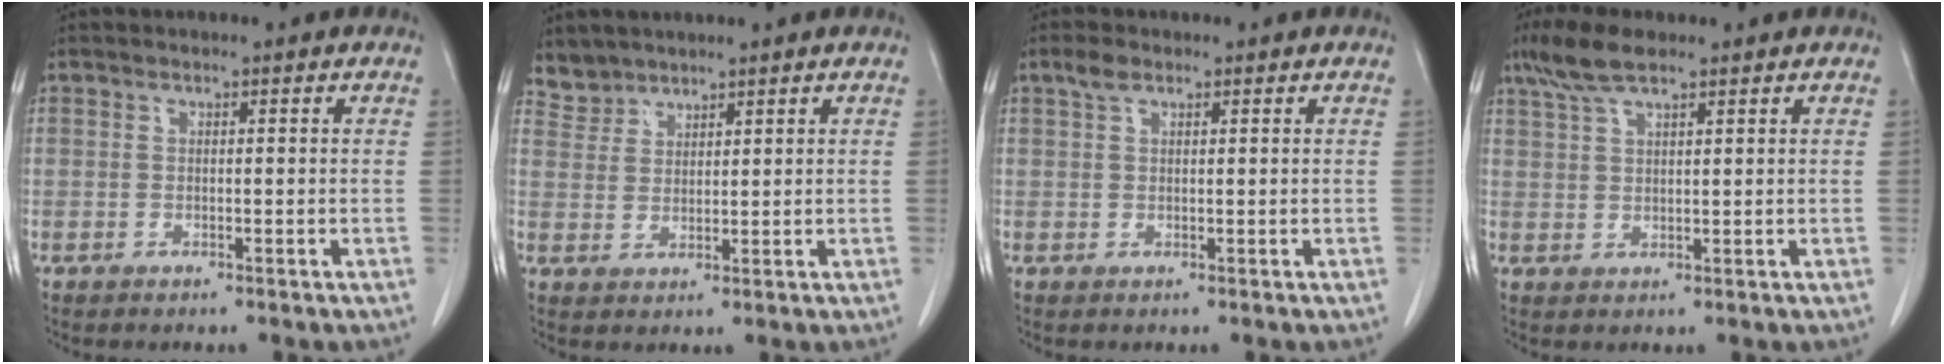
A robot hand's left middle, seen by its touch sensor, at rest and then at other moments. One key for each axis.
{"total": 3.2, "fx": 2.9, "fy": 1.1, "fz": -0.7, "tx": 0.018, "ty": 0.006, "tz": 0.059}
{"total": 1.2, "fx": 0.8, "fy": 0.5, "fz": 0.7, "tx": -0.017, "ty": 0.010, "tz": 0.017}
{"total": 5.7, "fx": 4.2, "fy": 1.2, "fz": 3.7, "tx": -0.085, "ty": 0.016, "tz": 0.082}